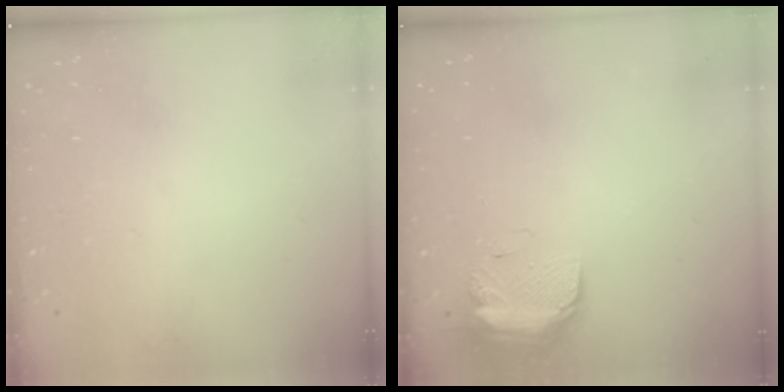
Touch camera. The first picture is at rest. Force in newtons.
{"total": 11.4, "press": 9.6, "slide": 6.1}